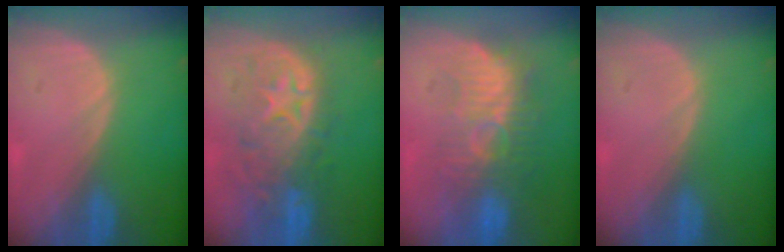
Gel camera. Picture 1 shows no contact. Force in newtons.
{"total": 10.4, "press": 9.4, "slide": 4.3}
{"total": 9.3, "press": 8.9, "slide": 2.6}
{"total": 0.0}